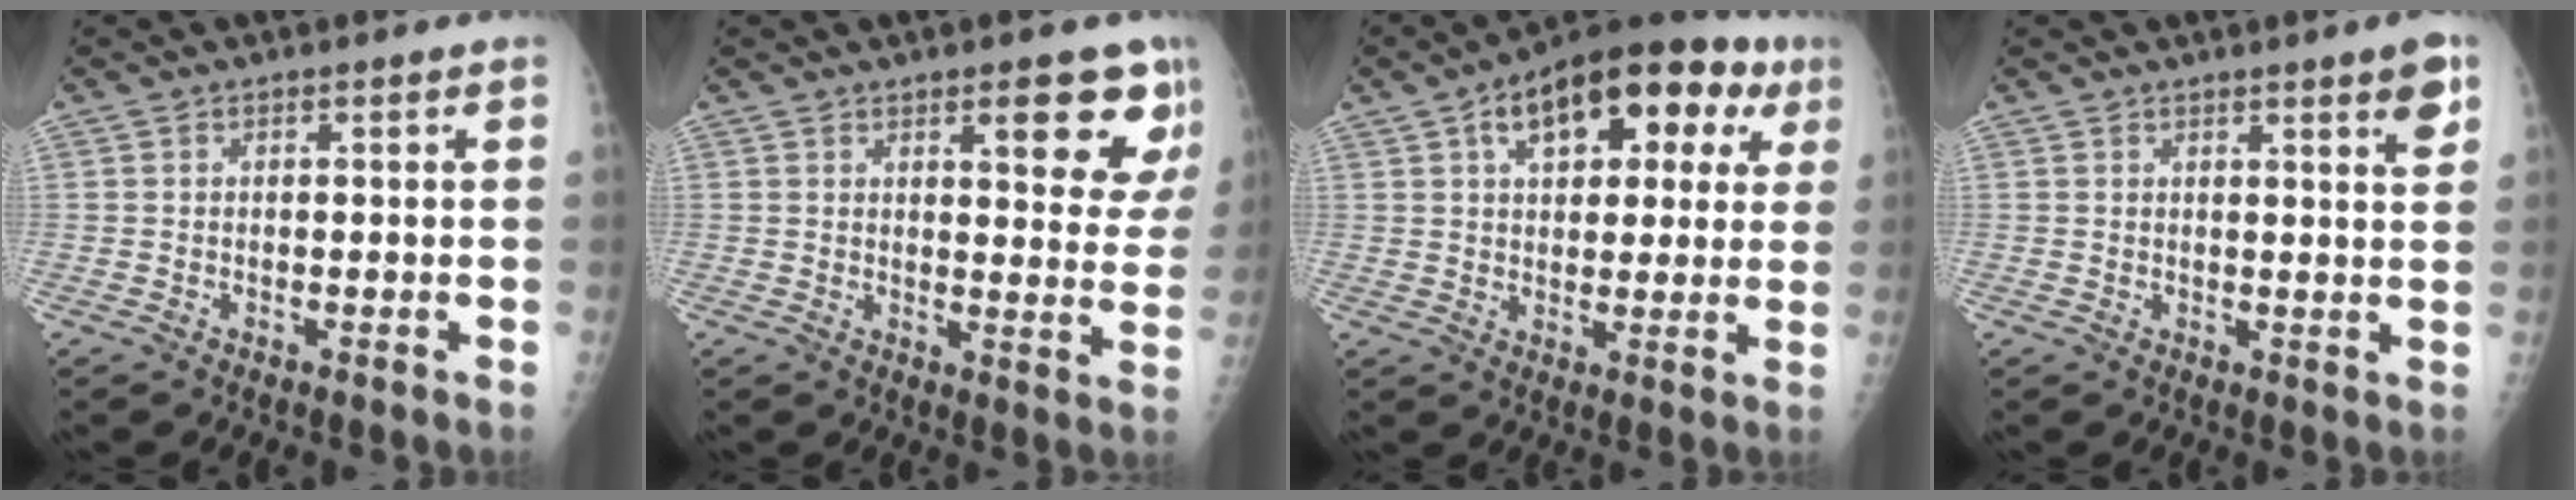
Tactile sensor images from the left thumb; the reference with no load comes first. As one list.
[{"total": 14.1, "force": [7.8, 4.2, 11.0], "torque": [-0.104, -0.040, 0.104]}, {"total": 19.5, "force": [7.9, 10.3, 14.6], "torque": [-0.167, 0.020, 0.108]}, {"total": 4.6, "force": [2.6, 0.5, 3.7], "torque": [-0.044, -0.014, 0.034]}]